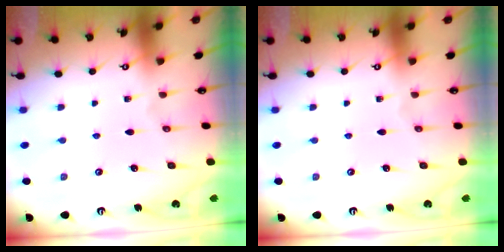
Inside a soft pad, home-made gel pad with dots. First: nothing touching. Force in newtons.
{"total": 0.0}